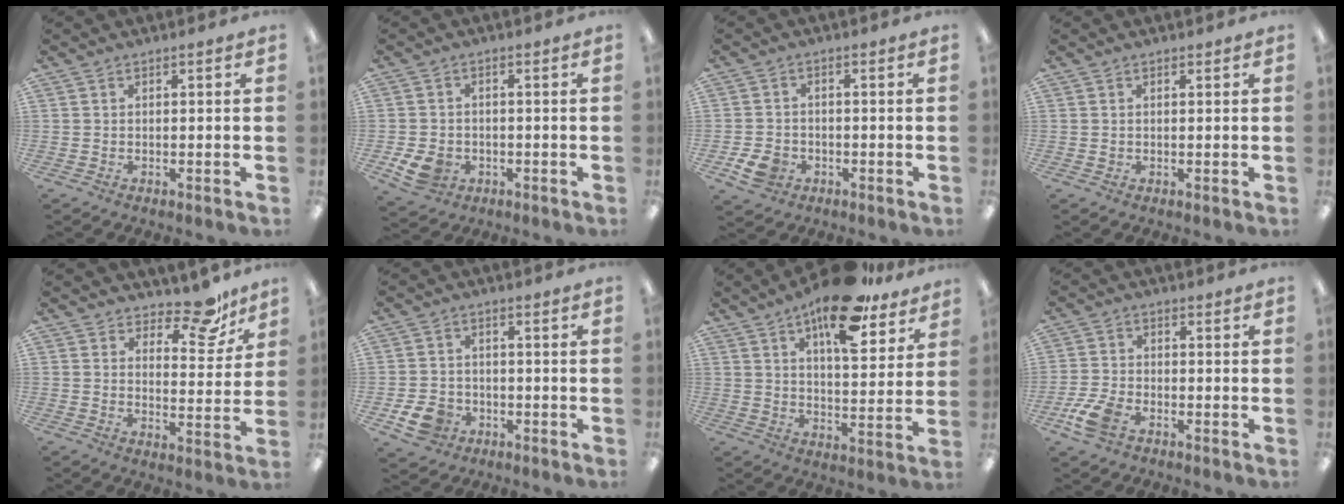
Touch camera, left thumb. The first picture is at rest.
{"total": 6.1, "force": [-2.2, 5.0, 2.7], "torque": [-0.053, 0.010, -0.038]}
{"total": 5.3, "force": [-2.4, 4.2, 2.2], "torque": [-0.036, 0.010, -0.043]}
{"total": 1.0, "force": [0.4, 0.9, 0.1], "torque": [-0.003, 0.005, 0.007]}
{"total": 11.1, "force": [8.9, 4.6, 5.0], "torque": [-0.062, -0.060, 0.156]}
{"total": 6.5, "force": [-3.0, 5.2, 2.6], "torque": [-0.049, 0.017, -0.054]}
{"total": 16.4, "force": [11.4, 6.0, 10.2], "torque": [-0.153, -0.057, 0.188]}
{"total": 7.0, "force": [-3.7, 4.1, 4.2], "torque": [-0.092, 0.013, -0.069]}